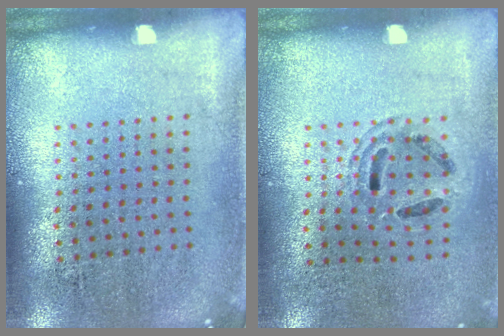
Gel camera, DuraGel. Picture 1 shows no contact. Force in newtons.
{"total": 1.0, "press": 1.0, "slide": 0.1}